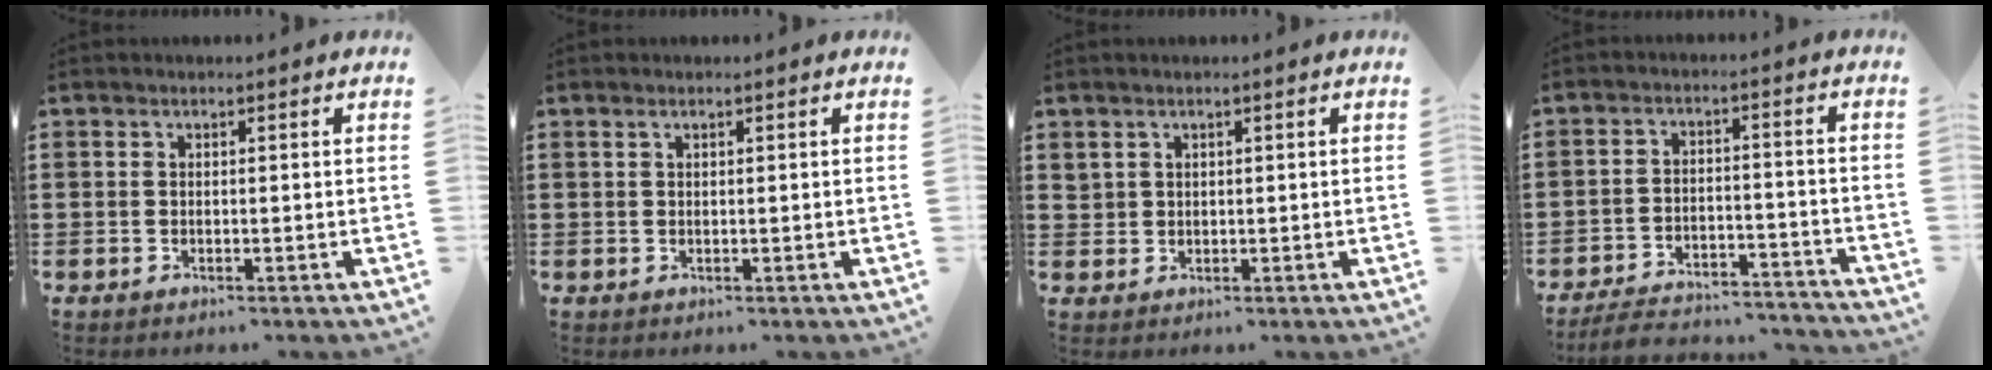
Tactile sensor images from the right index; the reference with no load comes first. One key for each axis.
{"total": 0.5, "fx": 0.3, "fy": 0.2, "fz": 0.4, "tx": -0.008, "ty": 0.001, "tz": 0.006}
{"total": 1.4, "fx": 1.0, "fy": 1.1, "fz": 0.2, "tx": -0.006, "ty": 0.004, "tz": 0.019}
{"total": 5.3, "fx": -5.1, "fy": 0.8, "fz": 1.2, "tx": -0.033, "ty": 0.004, "tz": -0.104}